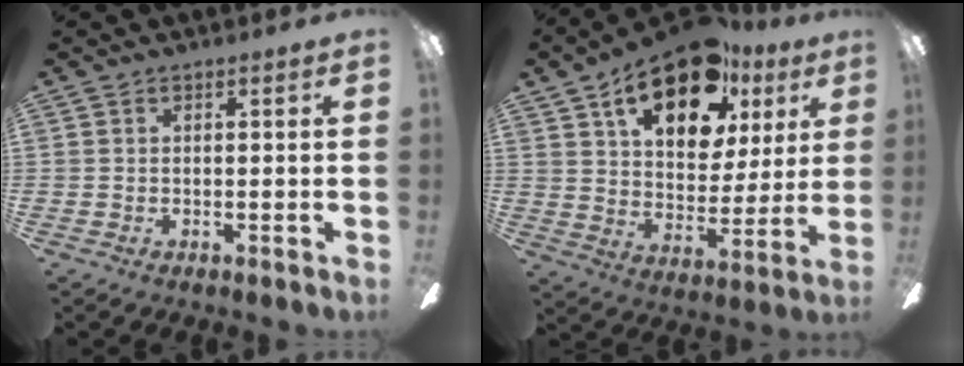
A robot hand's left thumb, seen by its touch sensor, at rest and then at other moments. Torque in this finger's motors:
{"motor_torque": [0.43, 0.87, 1.25, -1.53, 0.17]}